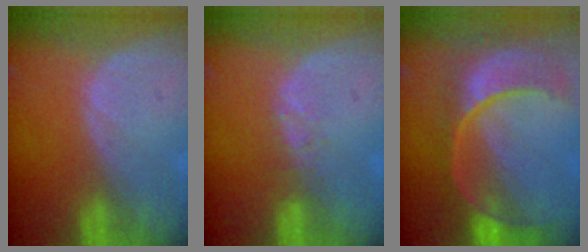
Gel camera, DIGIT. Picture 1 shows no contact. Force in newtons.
{"total": 1.4, "press": 1.4, "slide": 0.2}
{"total": 11.2, "press": 9.3, "slide": 6.1}